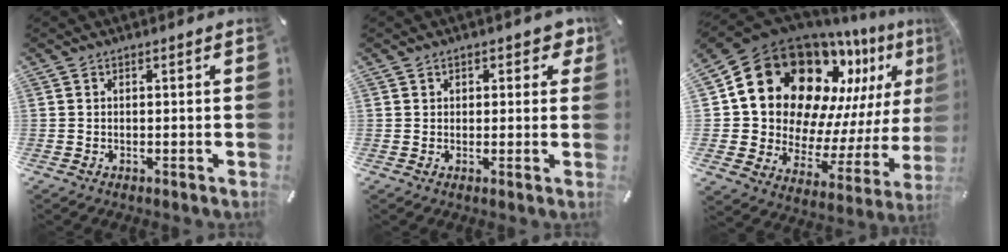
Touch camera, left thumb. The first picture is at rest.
{"total": 3.2, "force": [1.4, 2.5, 1.5], "torque": [0.000, -0.003, 0.018]}
{"total": 21.2, "force": [12.4, 14.6, 9.2], "torque": [-0.141, -0.122, 0.241]}